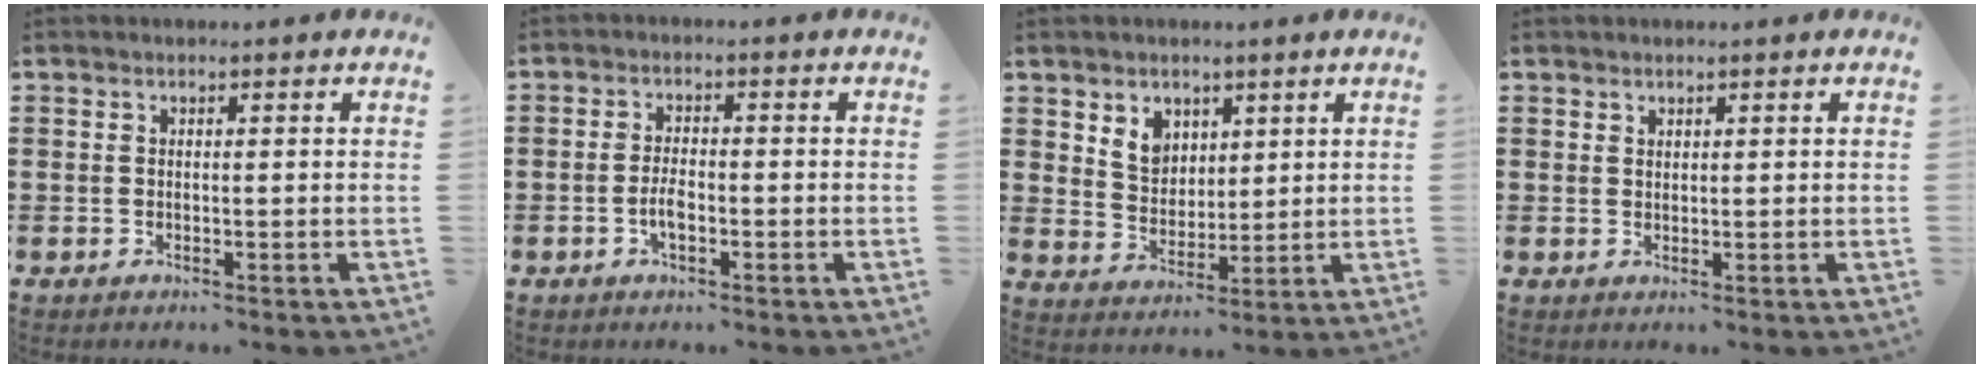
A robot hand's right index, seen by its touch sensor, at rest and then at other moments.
{"total": 2.9, "force": [-1.1, 1.1, 2.5], "torque": [-0.060, -0.002, -0.024]}
{"total": 5.1, "force": [2.9, 4.0, 1.4], "torque": [-0.038, 0.009, 0.053]}
{"total": 1.0, "force": [0.9, 0.4, 0.1], "torque": [-0.002, 0.002, 0.017]}